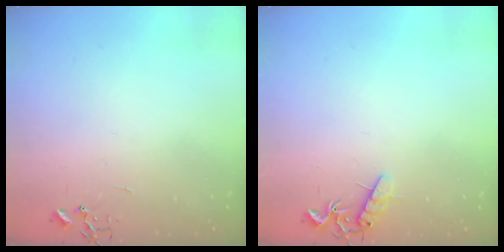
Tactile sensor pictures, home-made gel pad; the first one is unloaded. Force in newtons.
{"total": 8.0, "press": 8.0, "slide": 0.4}